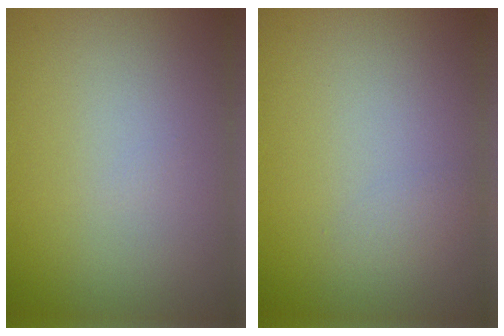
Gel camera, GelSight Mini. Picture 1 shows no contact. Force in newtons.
{"total": 0.8, "press": 0.8, "slide": 0.0}